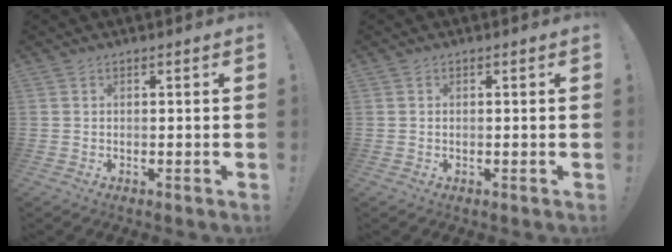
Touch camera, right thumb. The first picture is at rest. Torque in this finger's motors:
{"motor_torque": [-0.69, -0.10, -0.26, 0.20, -0.05]}